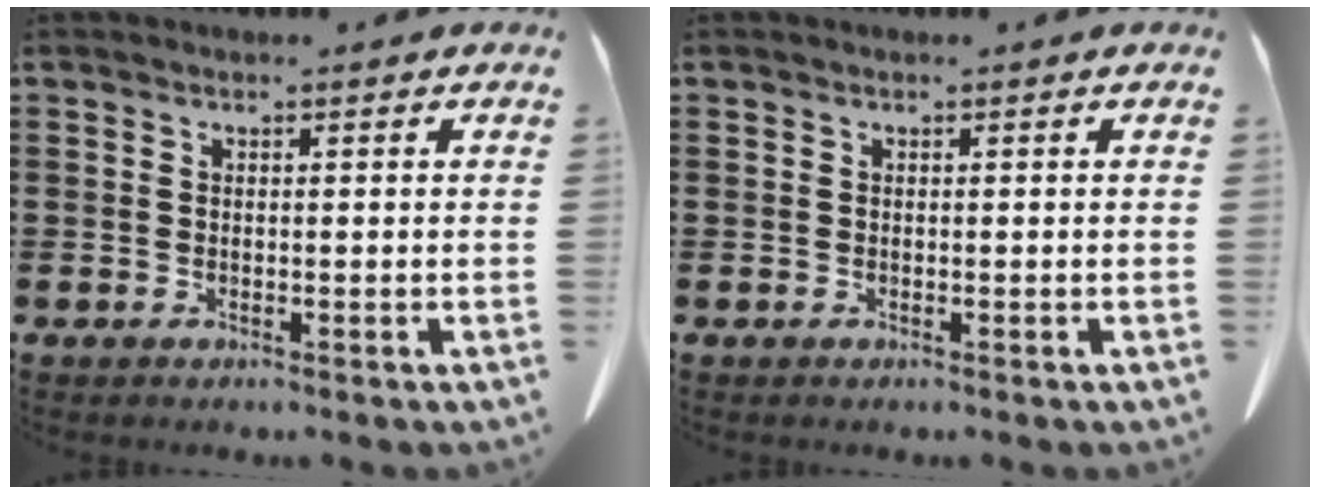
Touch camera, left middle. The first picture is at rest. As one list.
[{"total": 0.0}]